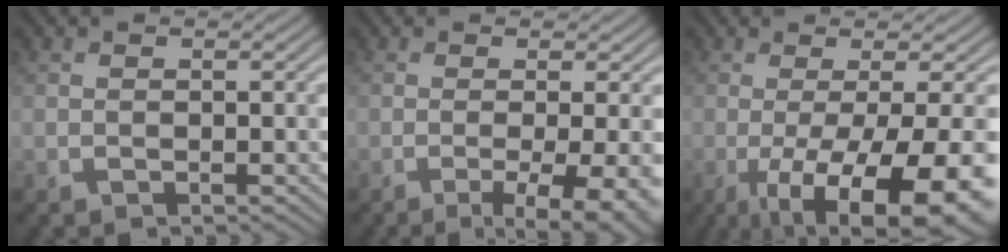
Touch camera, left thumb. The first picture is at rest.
{"total": 7.0, "force": [-2.1, 1.6, 6.4], "torque": [-0.089, -0.004, -0.026]}
{"total": 13.5, "force": [-4.2, 3.5, 12.4], "torque": [-0.166, -0.005, -0.052]}